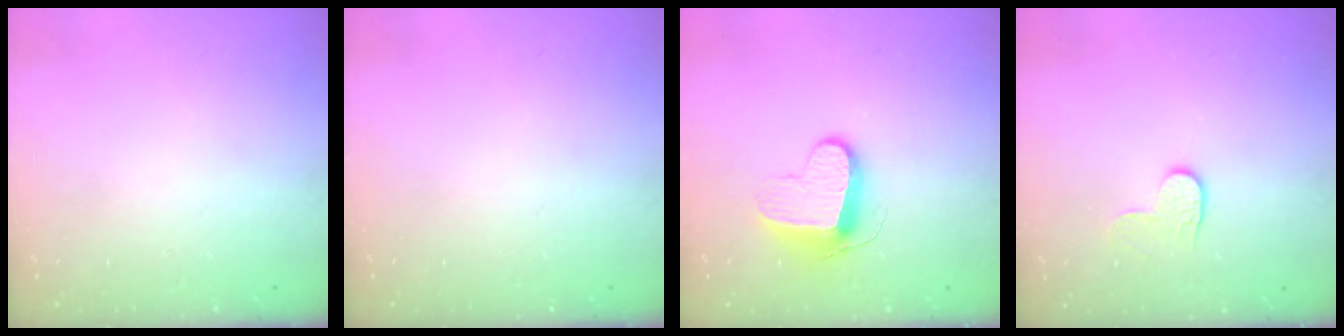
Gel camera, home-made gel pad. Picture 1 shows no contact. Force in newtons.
{"total": 0.0}
{"total": 9.2, "press": 9.2, "slide": 0.3}
{"total": 4.0, "press": 4.0, "slide": 0.5}